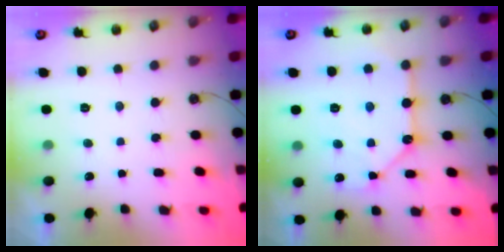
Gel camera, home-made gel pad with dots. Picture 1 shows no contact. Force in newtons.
{"total": 13.5, "press": 13.5, "slide": 1.4}